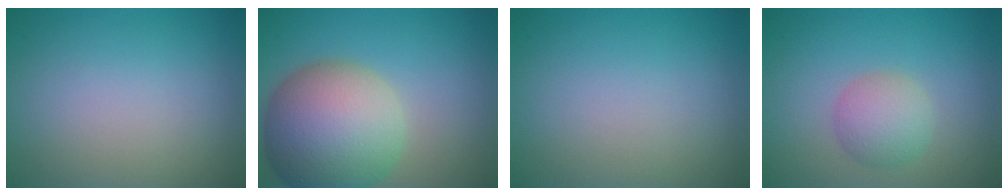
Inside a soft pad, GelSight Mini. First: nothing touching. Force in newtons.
{"total": 11.7, "press": 11.7, "slide": 0.6}
{"total": 0.0}
{"total": 3.1, "press": 3.1, "slide": 0.1}